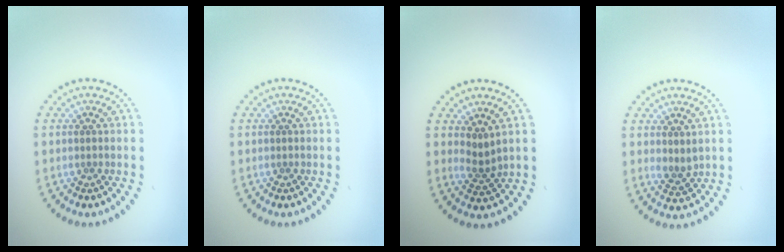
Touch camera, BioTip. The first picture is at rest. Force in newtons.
{"total": 0.0}
{"total": 1.8, "press": 1.2, "slide": 1.4}
{"total": 1.3, "press": 1.2, "slide": 0.7}